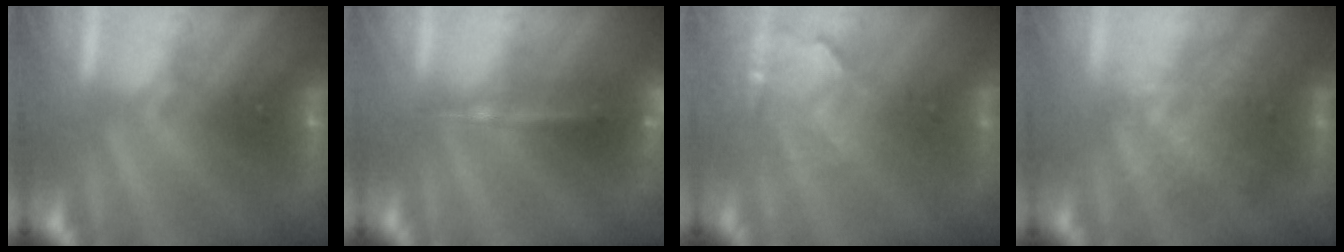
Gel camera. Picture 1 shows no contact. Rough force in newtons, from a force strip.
{"total": 7.5}
{"total": 3.7}
{"total": 2.2}